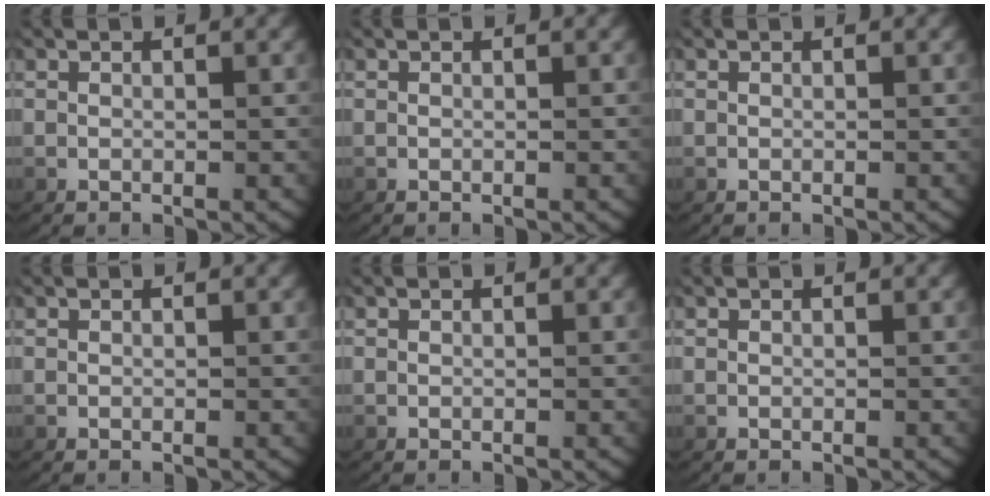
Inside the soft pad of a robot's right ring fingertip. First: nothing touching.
{"total": 0.0}
{"total": 0.0}
{"total": 0.0}
{"total": 0.0}
{"total": 0.0}